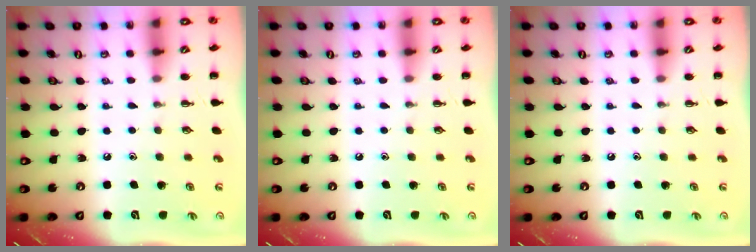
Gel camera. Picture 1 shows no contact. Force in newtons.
{"total": 0.0}
{"total": 0.0}